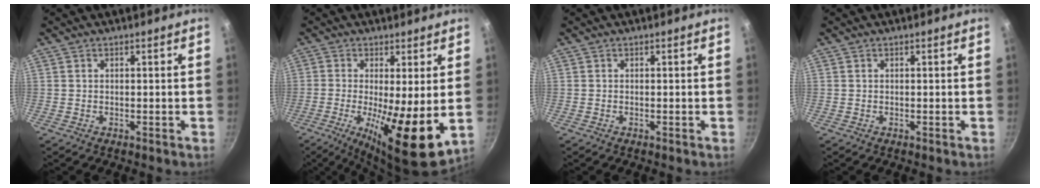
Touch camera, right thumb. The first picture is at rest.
{"total": 13.2, "force": [-1.3, 3.2, 12.8], "torque": [-0.214, -0.022, -0.016]}
{"total": 0.0}
{"total": 0.0}